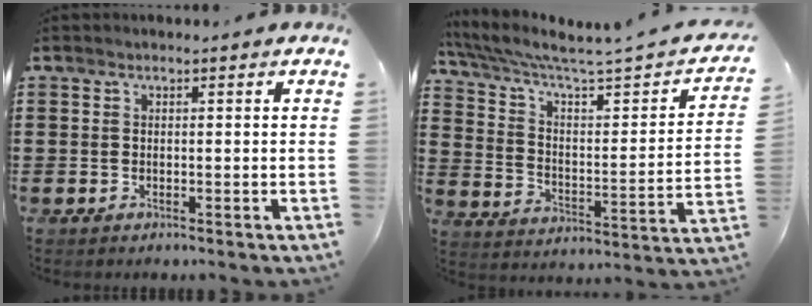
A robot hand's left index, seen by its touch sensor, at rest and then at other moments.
{"total": 4.3, "force": [3.0, 0.4, 3.0], "torque": [-0.076, -0.036, 0.042]}